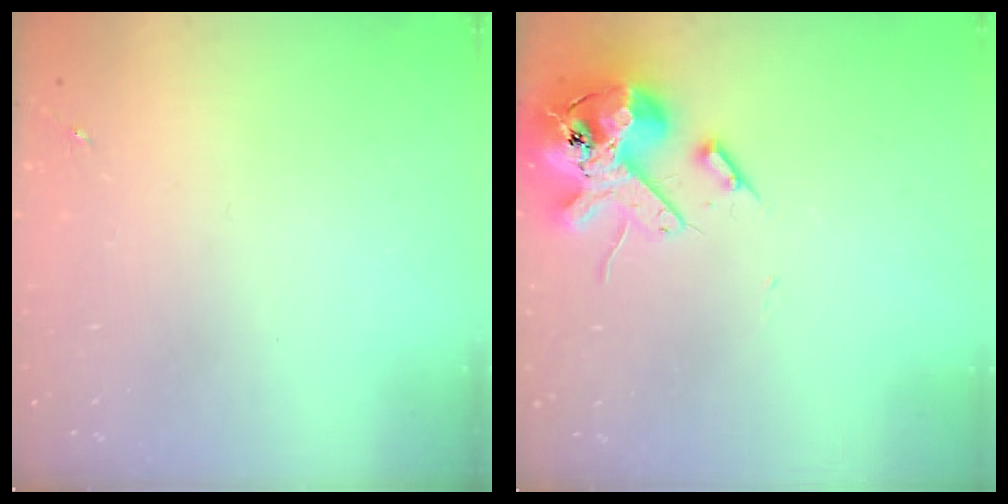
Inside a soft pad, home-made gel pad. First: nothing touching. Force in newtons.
{"total": 14.5, "press": 14.4, "slide": 2.4}